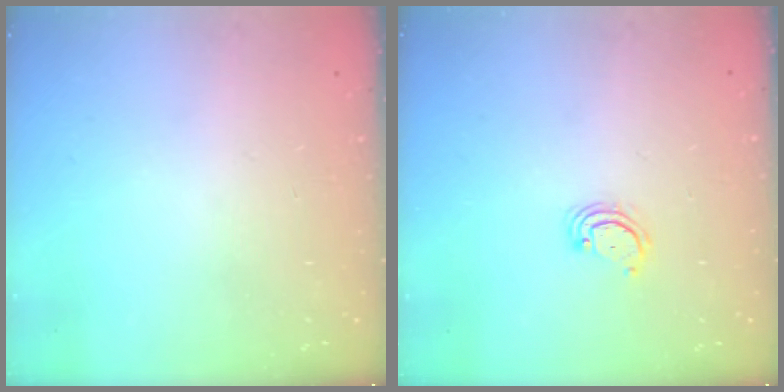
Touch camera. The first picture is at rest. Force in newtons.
{"total": 2.9, "press": 2.8, "slide": 0.4}